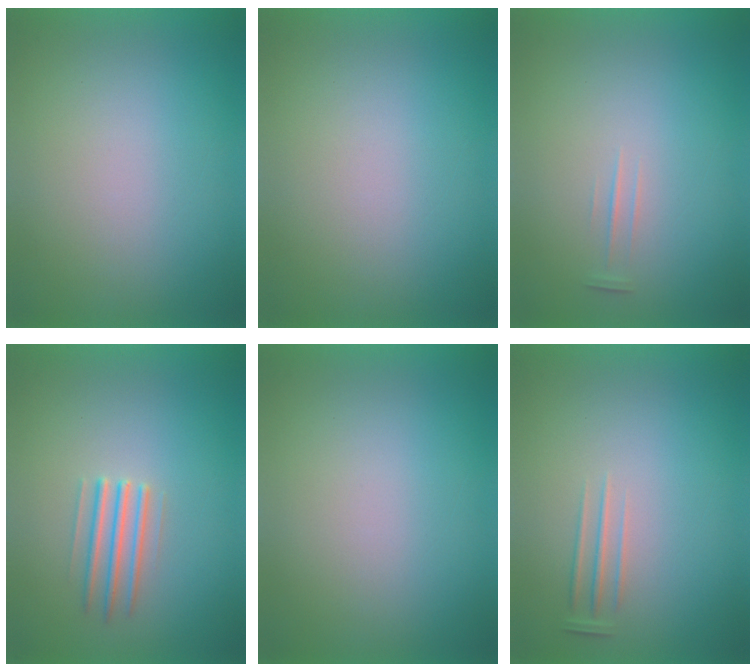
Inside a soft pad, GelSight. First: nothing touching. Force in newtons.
{"total": 0.0}
{"total": 1.4}
{"total": 2.7}
{"total": 1.0}
{"total": 1.2}